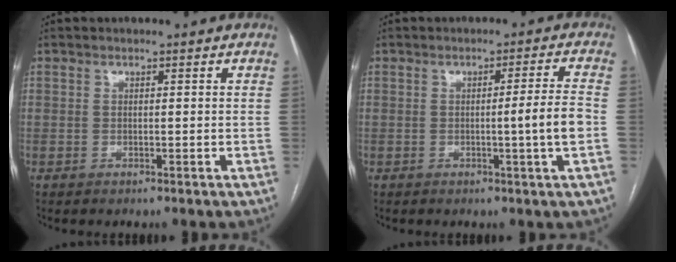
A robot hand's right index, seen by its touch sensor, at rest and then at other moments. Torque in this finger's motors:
{"motor_torque": [0.50, 0.10, 0.37, 0.06]}